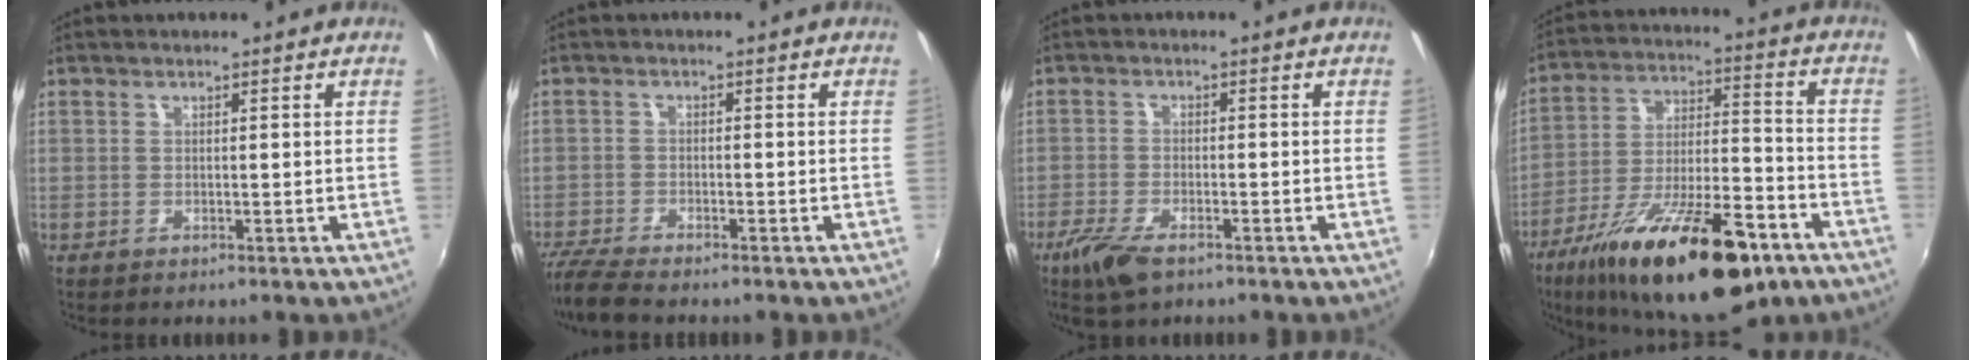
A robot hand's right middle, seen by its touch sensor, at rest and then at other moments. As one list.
[{"total": 6.7, "force": [-5.9, 0.8, 3.1], "torque": [-0.090, -0.026, -0.107]}, {"total": 7.0, "force": [-4.8, 2.5, 4.6], "torque": [-0.119, -0.020, -0.091]}, {"total": 25.5, "force": [-15.5, 8.2, 18.5], "torque": [-0.323, -0.031, -0.239]}]